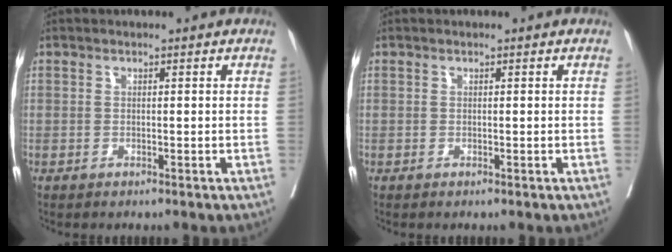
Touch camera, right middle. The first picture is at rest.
{"total": 0.0}